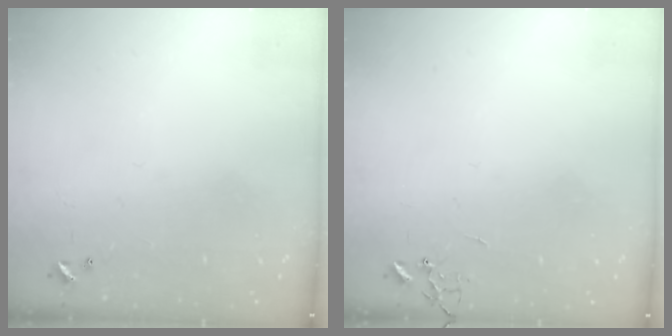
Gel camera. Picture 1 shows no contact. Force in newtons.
{"total": 0.0}